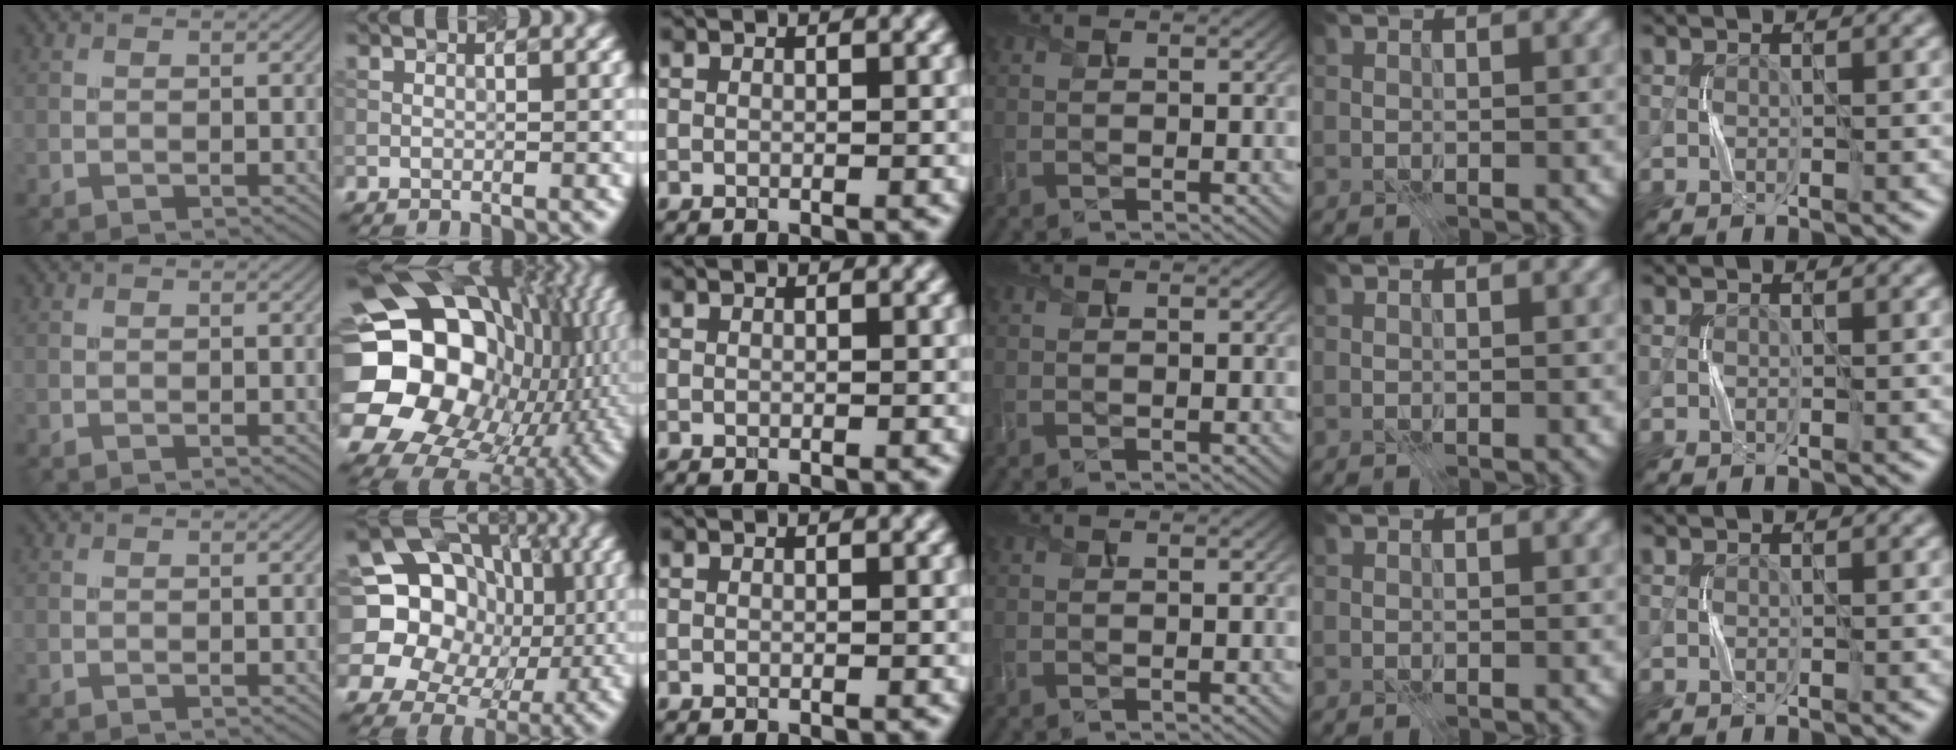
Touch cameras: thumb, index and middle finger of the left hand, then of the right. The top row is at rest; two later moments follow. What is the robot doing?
{"motion": "press", "object": "joystick"}